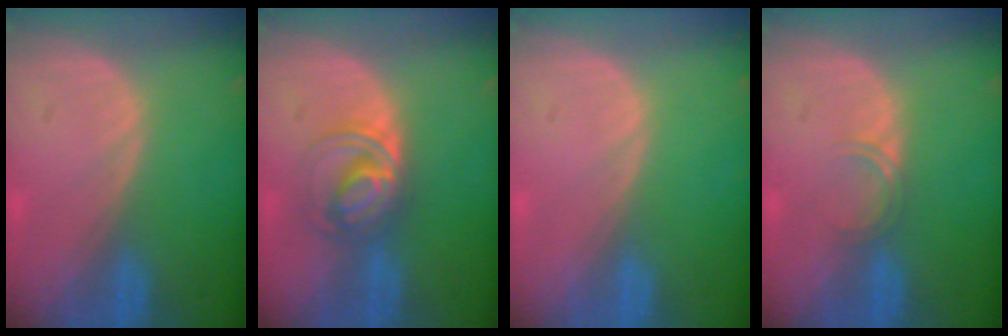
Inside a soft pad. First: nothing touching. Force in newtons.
{"total": 6.0, "press": 5.6, "slide": 2.1}
{"total": 0.0}
{"total": 1.7, "press": 1.7, "slide": 0.3}